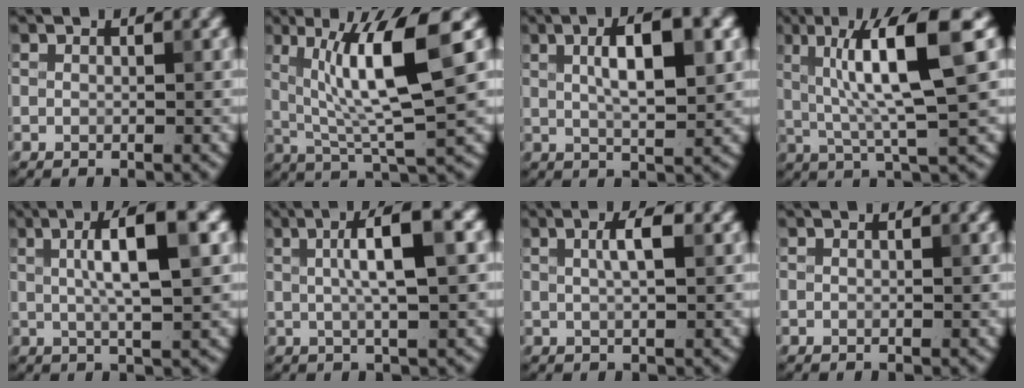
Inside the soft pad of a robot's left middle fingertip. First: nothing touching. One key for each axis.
{"total": 9.1, "fx": 2.3, "fy": 1.8, "fz": 8.7, "tx": -0.138, "ty": -0.002, "tz": 0.041}
{"total": 6.8, "fx": 1.9, "fy": 2.0, "fz": 6.3, "tx": -0.096, "ty": 0.010, "tz": 0.028}
{"total": 9.2, "fx": 2.1, "fy": 1.5, "fz": 8.9, "tx": -0.140, "ty": 0.008, "tz": 0.036}
{"total": 7.1, "fx": 1.8, "fy": 1.5, "fz": 6.7, "tx": -0.099, "ty": 0.016, "tz": 0.026}
{"total": 6.3, "fx": 1.5, "fy": 1.3, "fz": 6.0, "tx": -0.089, "ty": 0.018, "tz": 0.019}
{"total": 2.5, "fx": 0.7, "fy": 0.5, "fz": 2.3, "tx": -0.040, "ty": 0.007, "tz": 0.009}
{"total": 0.0}